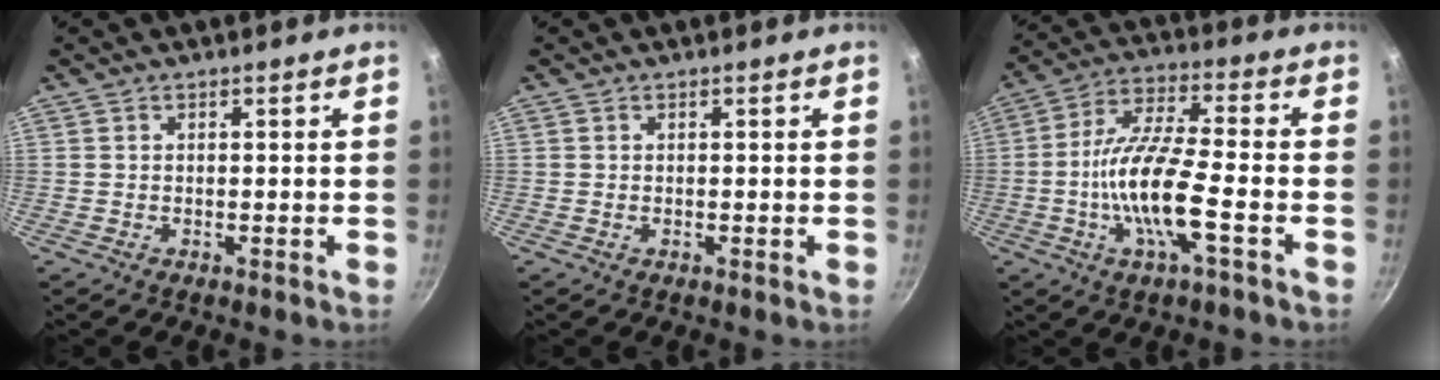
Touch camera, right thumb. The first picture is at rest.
{"total": 0.0}
{"total": 13.5, "force": [-3.9, 3.2, 12.6], "torque": [-0.246, 0.030, -0.083]}